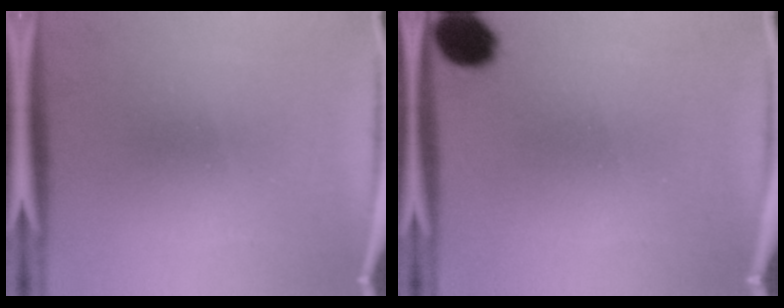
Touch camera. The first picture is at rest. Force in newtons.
{"total": 7.6}